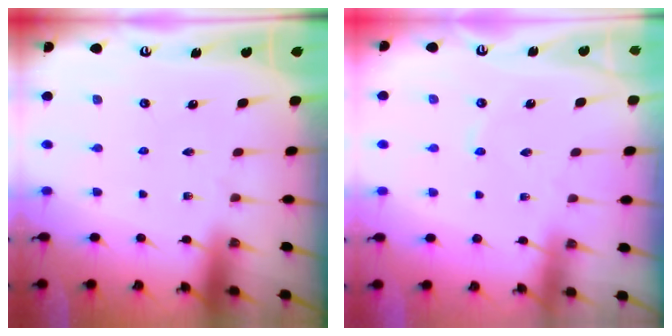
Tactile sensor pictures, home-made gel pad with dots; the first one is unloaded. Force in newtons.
{"total": 1.7, "press": 1.7, "slide": 0.3}